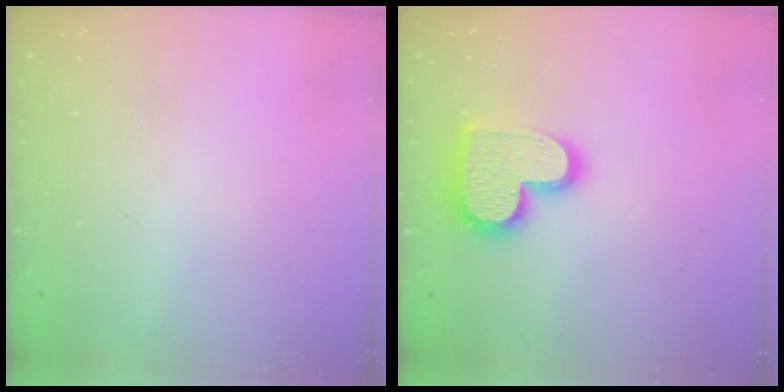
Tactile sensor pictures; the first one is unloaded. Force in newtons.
{"total": 16.0, "press": 16.0, "slide": 1.1}